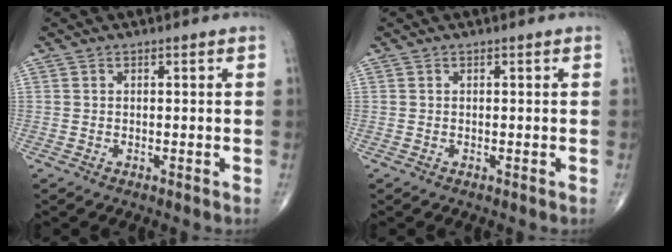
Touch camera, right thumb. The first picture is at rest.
{"total": 0.0}